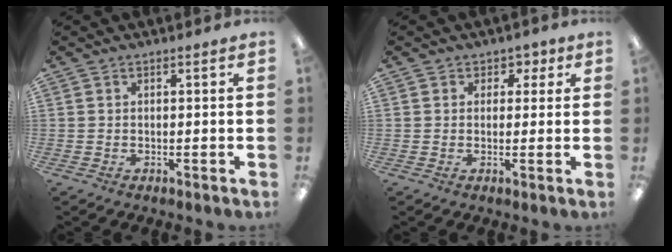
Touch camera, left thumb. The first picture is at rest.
{"total": 2.9, "force": [0.7, 2.7, 0.7], "torque": [0.007, 0.001, 0.007]}